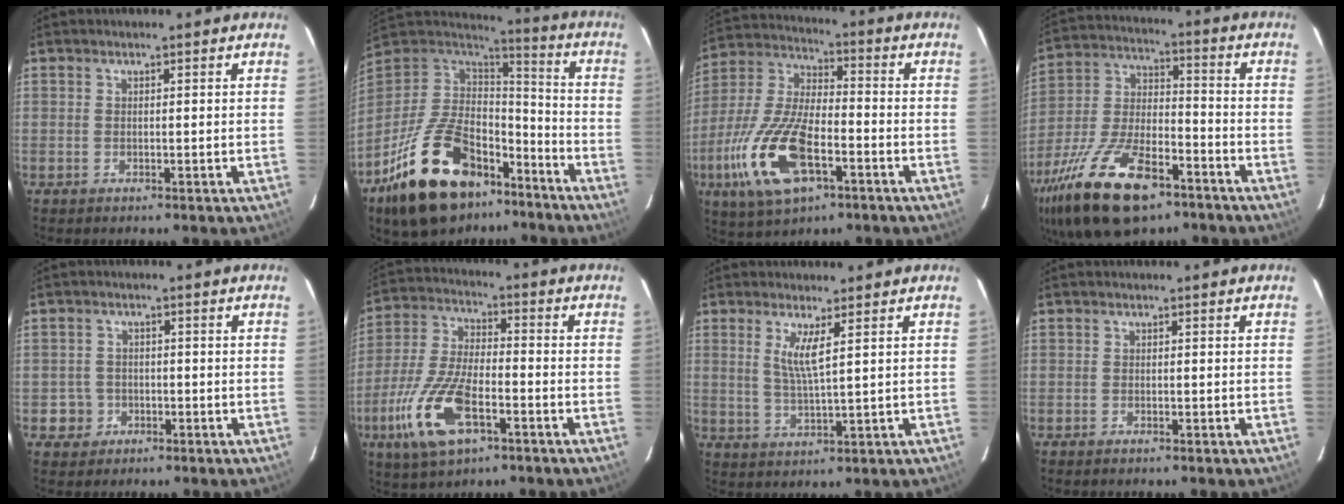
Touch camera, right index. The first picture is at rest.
{"total": 26.9, "force": [-16.4, 14.2, 15.8], "torque": [-0.319, 0.004, -0.253]}
{"total": 18.8, "force": [-7.7, 8.1, 15.1], "torque": [-0.337, -0.019, -0.144]}
{"total": 22.7, "force": [-14.0, 9.6, 15.0], "torque": [-0.311, -0.023, -0.243]}
{"total": 3.7, "force": [-1.2, 3.5, 0.0], "torque": [-0.002, 0.019, -0.018]}
{"total": 15.2, "force": [-7.0, 6.2, 11.9], "torque": [-0.266, -0.014, -0.134]}
{"total": 4.4, "force": [1.9, -0.1, 4.0], "torque": [-0.080, -0.010, 0.036]}
{"total": 0.5, "force": [-0.5, 0.1, 0.2], "torque": [-0.004, -0.002, -0.010]}